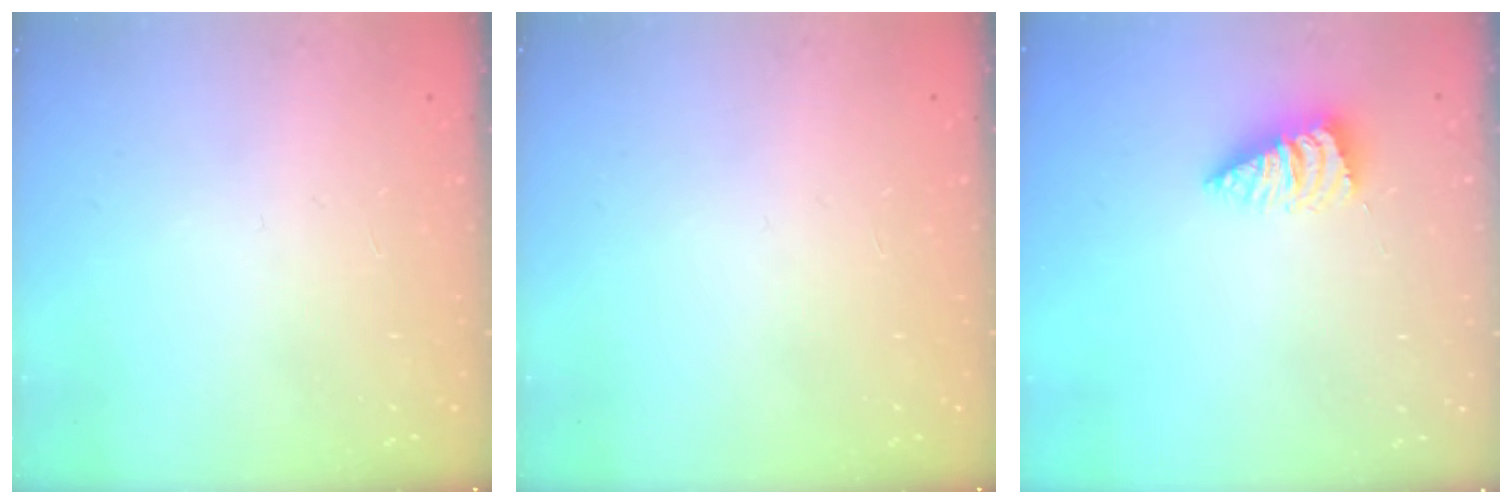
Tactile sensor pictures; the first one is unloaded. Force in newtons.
{"total": 0.0}
{"total": 2.6, "press": 2.6, "slide": 0.3}